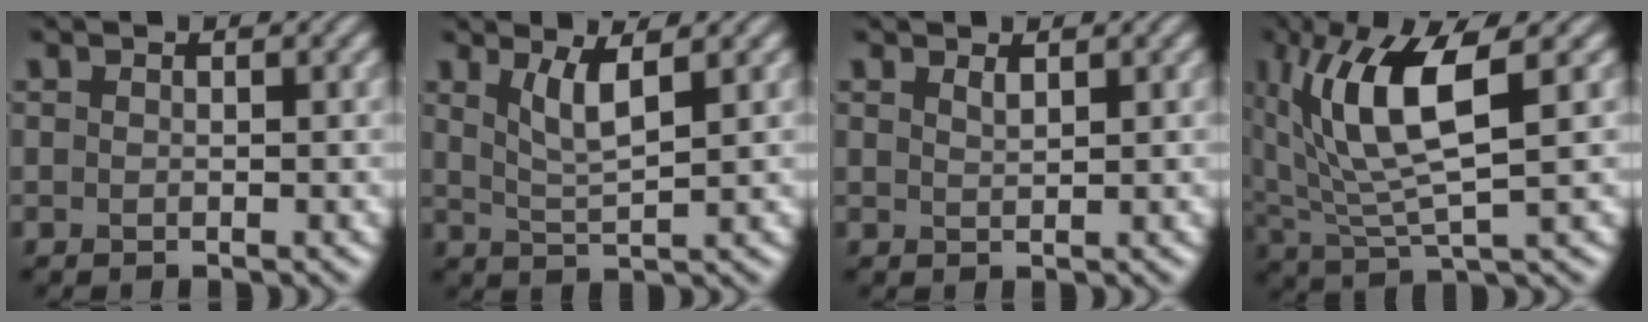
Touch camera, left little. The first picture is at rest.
{"total": 3.1, "force": [1.5, 0.6, 2.6], "torque": [-0.051, -0.006, 0.034]}
{"total": 0.9, "force": [0.7, 0.1, 0.5], "torque": [-0.008, 0.000, 0.015]}
{"total": 9.3, "force": [3.0, 2.8, 8.4], "torque": [-0.173, 0.004, 0.058]}